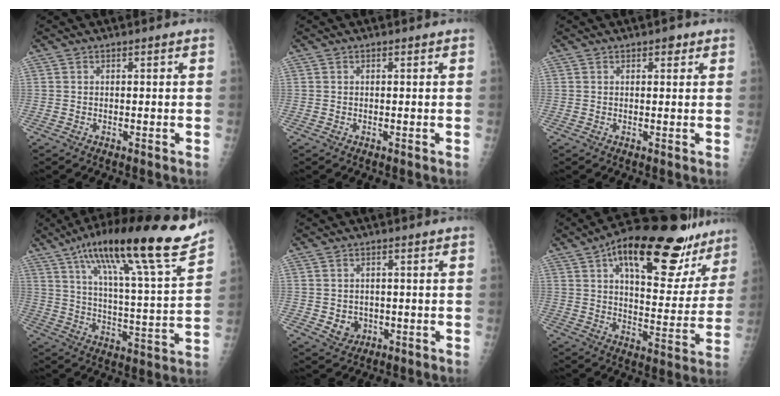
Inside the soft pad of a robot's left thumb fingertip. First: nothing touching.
{"total": 0.0}
{"total": 1.6, "force": [1.0, 0.9, 0.9], "torque": [-0.003, -0.002, 0.010]}
{"total": 25.5, "force": [17.4, 3.4, 18.4], "torque": [-0.276, -0.050, 0.275]}
{"total": 3.8, "force": [-0.6, 3.4, 1.7], "torque": [-0.010, 0.000, 0.002]}
{"total": 26.5, "force": [16.8, 10.7, 17.5], "torque": [-0.212, -0.038, 0.240]}